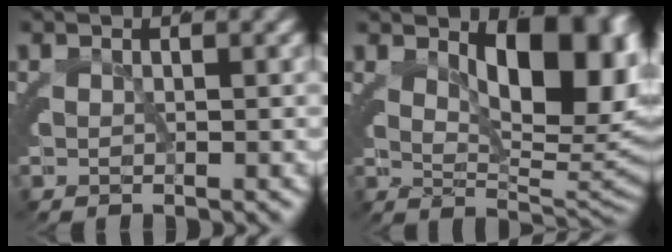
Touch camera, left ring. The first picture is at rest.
{"total": 9.8, "force": [3.1, 4.4, 8.2], "torque": [-0.111, 0.007, 0.047]}